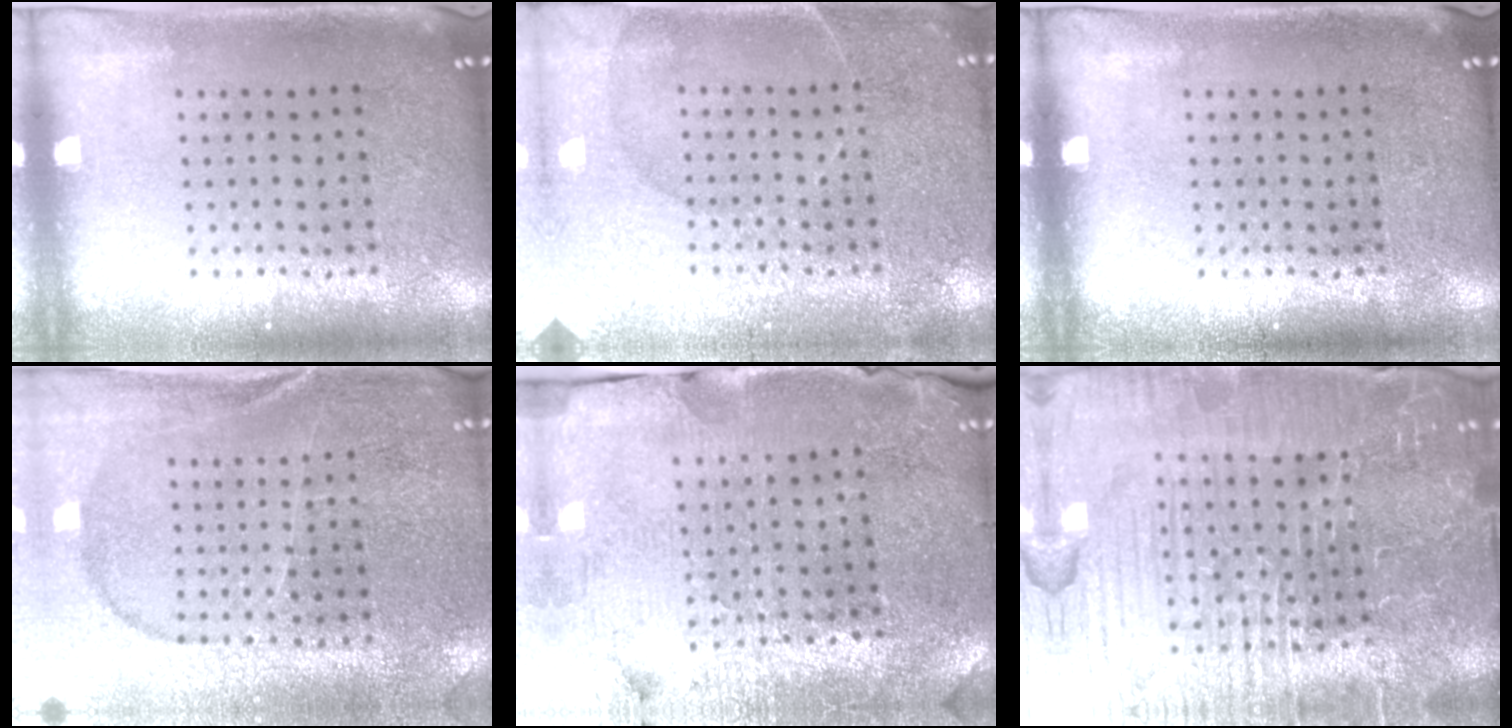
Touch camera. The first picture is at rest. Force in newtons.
{"total": 4.3, "press": 4.3, "slide": 0.6}
{"total": 0.0}
{"total": 1.8, "press": 1.8, "slide": 0.2}
{"total": 3.8, "press": 3.7, "slide": 0.8}
{"total": 5.9, "press": 5.6, "slide": 1.9}